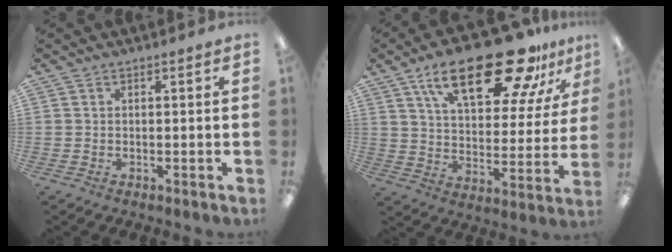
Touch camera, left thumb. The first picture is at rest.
{"total": 25.6, "force": [16.0, 10.2, 17.3], "torque": [-0.264, -0.081, 0.263]}